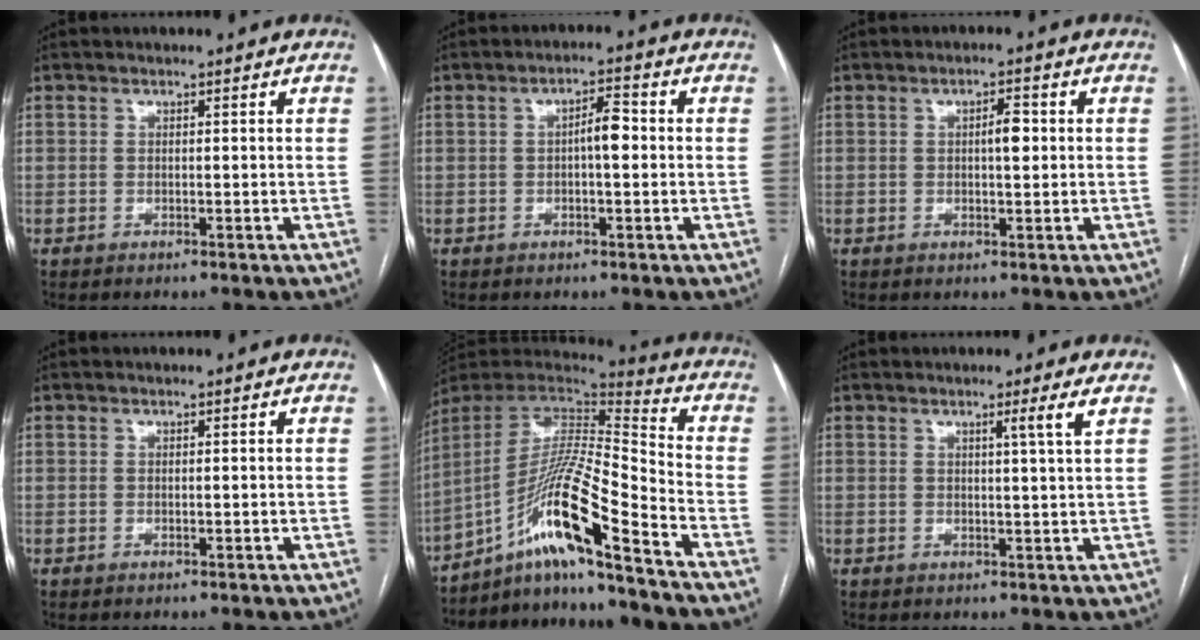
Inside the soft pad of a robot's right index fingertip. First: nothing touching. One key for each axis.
{"total": 3.6, "fx": -0.1, "fy": 1.0, "fz": 3.5, "tx": -0.055, "ty": 0.011, "tz": -0.004}
{"total": 2.7, "fx": 0.3, "fy": 0.8, "fz": 2.6, "tx": -0.041, "ty": 0.004, "tz": 0.005}
{"total": 0.0}
{"total": 16.5, "fx": -10.8, "fy": -0.4, "fz": 12.5, "tx": -0.240, "ty": 0.007, "tz": -0.194}
{"total": 2.4, "fx": 1.3, "fy": -0.9, "fz": 1.8, "tx": -0.030, "ty": -0.010, "tz": 0.023}